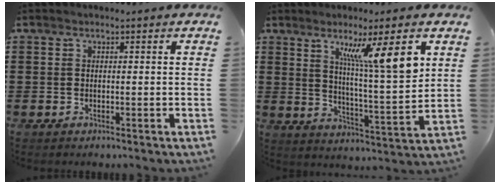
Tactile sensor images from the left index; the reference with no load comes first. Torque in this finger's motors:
{"motor_torque": [2.14, 0.00, 0.92, 0.21]}